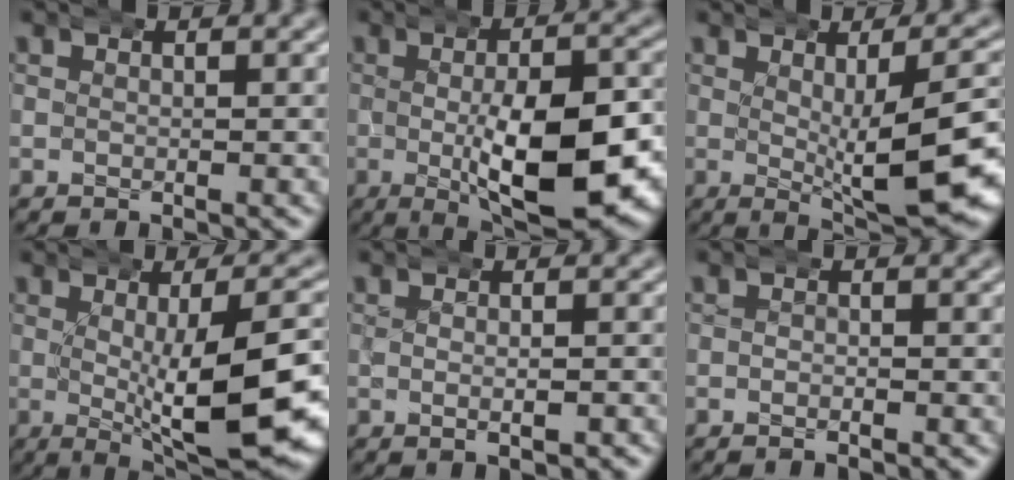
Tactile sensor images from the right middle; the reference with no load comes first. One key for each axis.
{"total": 12.5, "fx": -1.7, "fy": 4.8, "fz": 11.4, "tx": -0.170, "ty": -0.027, "tz": -0.006}
{"total": 9.5, "fx": 0.1, "fy": 2.8, "fz": 9.1, "tx": -0.122, "ty": -0.006, "tz": 0.013}
{"total": 11.8, "fx": -0.4, "fy": 3.6, "fz": 11.2, "tx": -0.162, "ty": -0.010, "tz": 0.011}
{"total": 1.0, "fx": -0.2, "fy": 0.4, "fz": 0.8, "tx": -0.013, "ty": -0.001, "tz": -0.005}
{"total": 0.8, "fx": -0.7, "fy": 0.2, "fz": 0.3, "tx": -0.009, "ty": -0.005, "tz": -0.013}